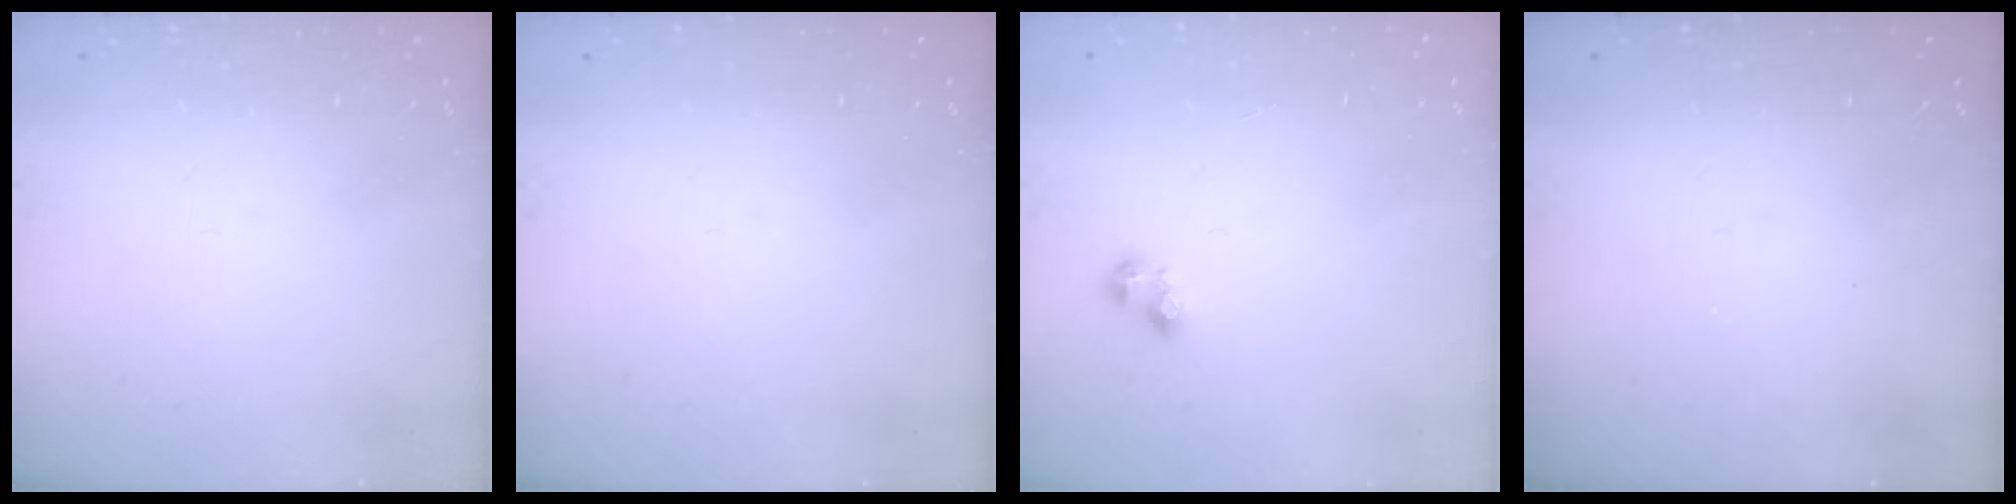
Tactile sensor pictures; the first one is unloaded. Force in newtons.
{"total": 0.0}
{"total": 3.4, "press": 3.4, "slide": 0.5}
{"total": 0.0}